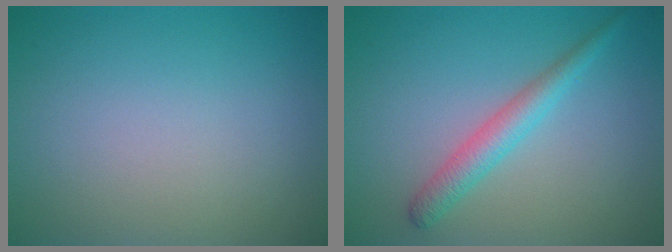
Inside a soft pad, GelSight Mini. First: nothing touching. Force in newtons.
{"total": 2.7, "press": 2.7, "slide": 0.1}